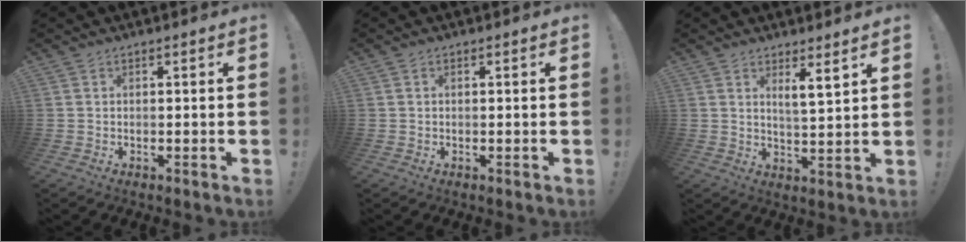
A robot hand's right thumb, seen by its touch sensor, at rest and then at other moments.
{"total": 0.0}
{"total": 5.7, "force": [4.3, 0.4, 3.7], "torque": [-0.046, -0.035, 0.067]}